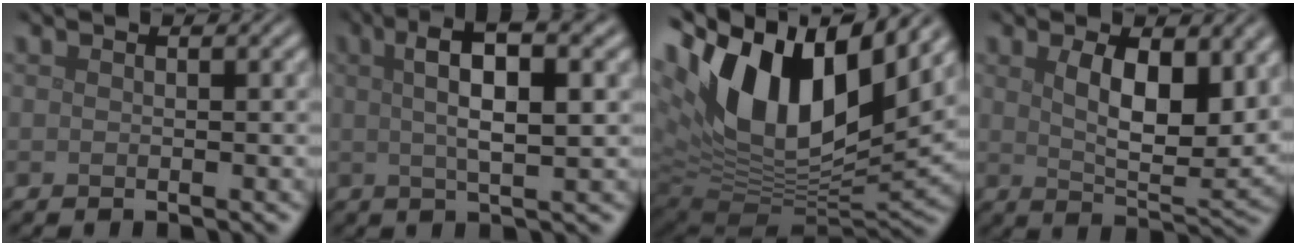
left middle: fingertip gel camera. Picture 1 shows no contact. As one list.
[{"total": 6.5, "force": [1.8, 1.7, 6.0], "torque": [-0.089, 0.010, 0.028]}, {"total": 16.1, "force": [6.5, 8.3, 12.2], "torque": [-0.237, 0.010, 0.120]}, {"total": 7.4, "force": [2.2, 3.1, 6.4], "torque": [-0.110, -0.009, 0.044]}]